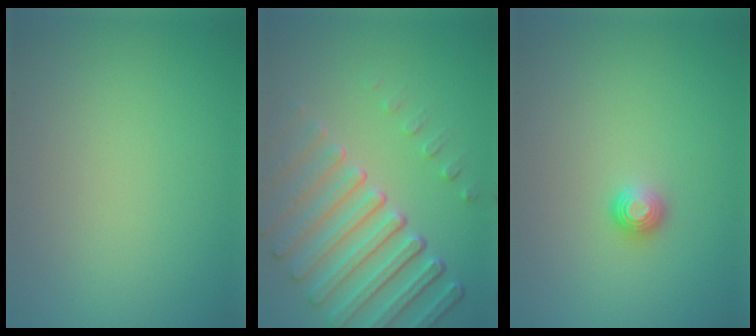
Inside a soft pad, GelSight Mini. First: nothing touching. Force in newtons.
{"total": 7.1, "press": 5.4, "slide": 4.6}
{"total": 1.1, "press": 1.0, "slide": 0.2}